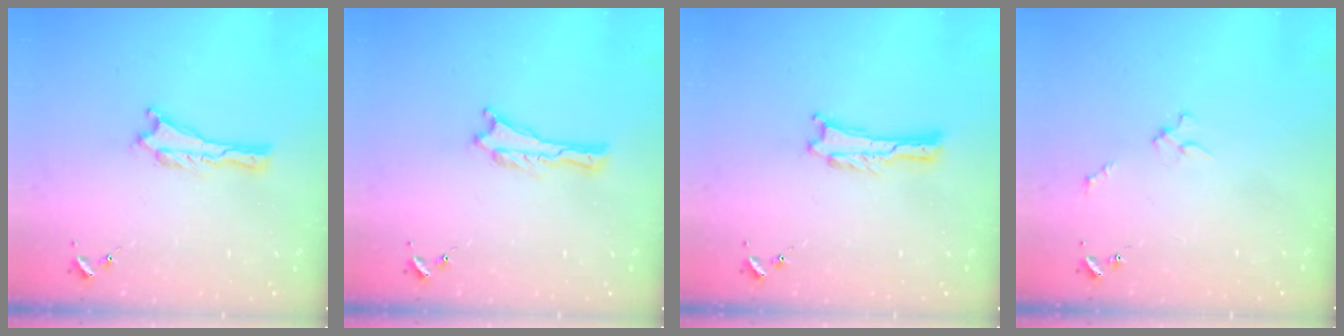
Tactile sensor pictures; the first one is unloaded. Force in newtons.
{"total": 0.0}
{"total": 0.0}
{"total": 2.3, "press": 2.2, "slide": 0.3}